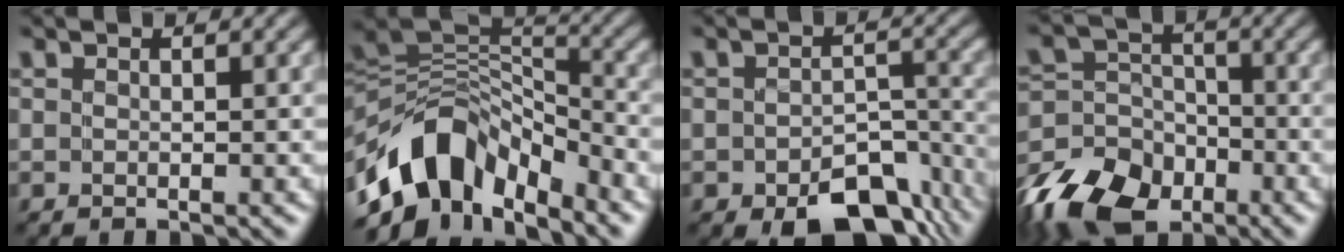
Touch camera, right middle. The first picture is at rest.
{"total": 9.7, "force": [-6.2, 5.6, 5.0], "torque": [-0.078, 0.010, -0.118]}
{"total": 8.3, "force": [-5.1, 4.3, 4.9], "torque": [-0.070, -0.018, -0.064]}
{"total": 10.6, "force": [-7.7, 6.1, 3.9], "torque": [-0.076, -0.011, -0.153]}